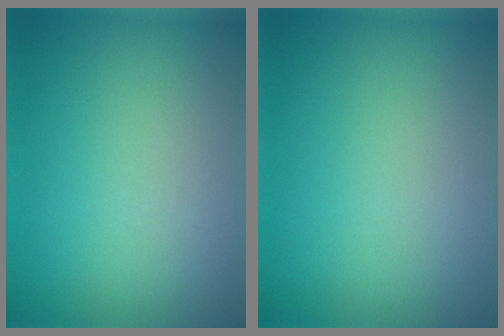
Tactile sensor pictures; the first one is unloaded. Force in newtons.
{"total": 0.0}